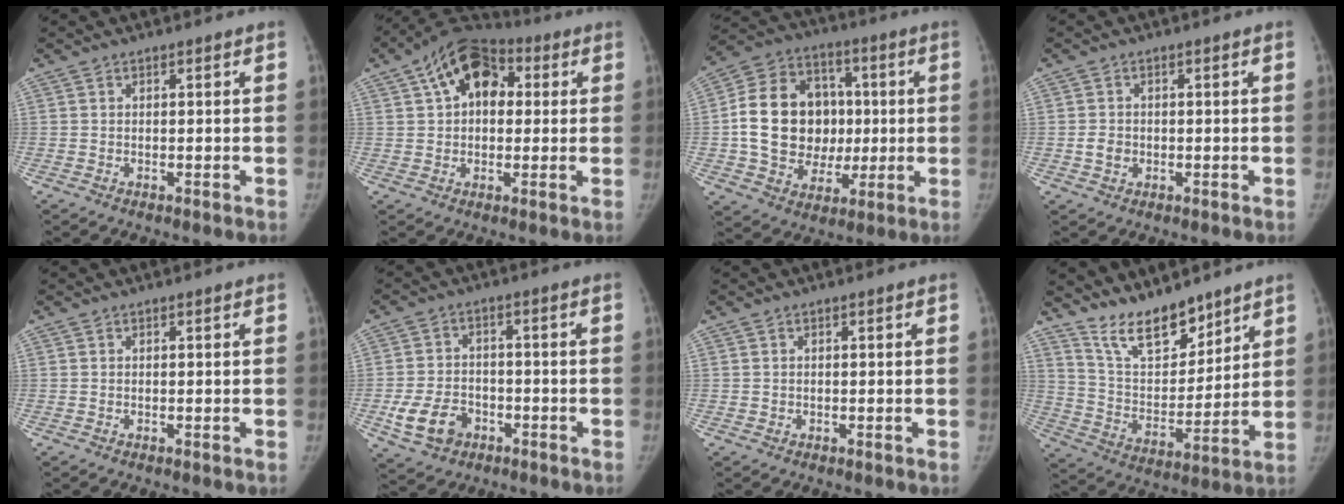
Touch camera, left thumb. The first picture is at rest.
{"total": 13.7, "force": [4.1, 8.8, 9.6], "torque": [-0.124, 0.024, 0.056]}
{"total": 19.8, "force": [0.3, 16.1, 11.6], "torque": [-0.173, 0.027, 0.017]}
{"total": 2.4, "force": [-0.4, 2.1, 1.2], "torque": [-0.014, 0.003, -0.006]}
{"total": 0.0}
{"total": 8.4, "force": [-3.5, 6.4, 4.3], "torque": [-0.070, 0.020, -0.053]}
{"total": 0.0}
{"total": 13.3, "force": [11.0, 4.8, 5.6], "torque": [-0.066, -0.075, 0.209]}